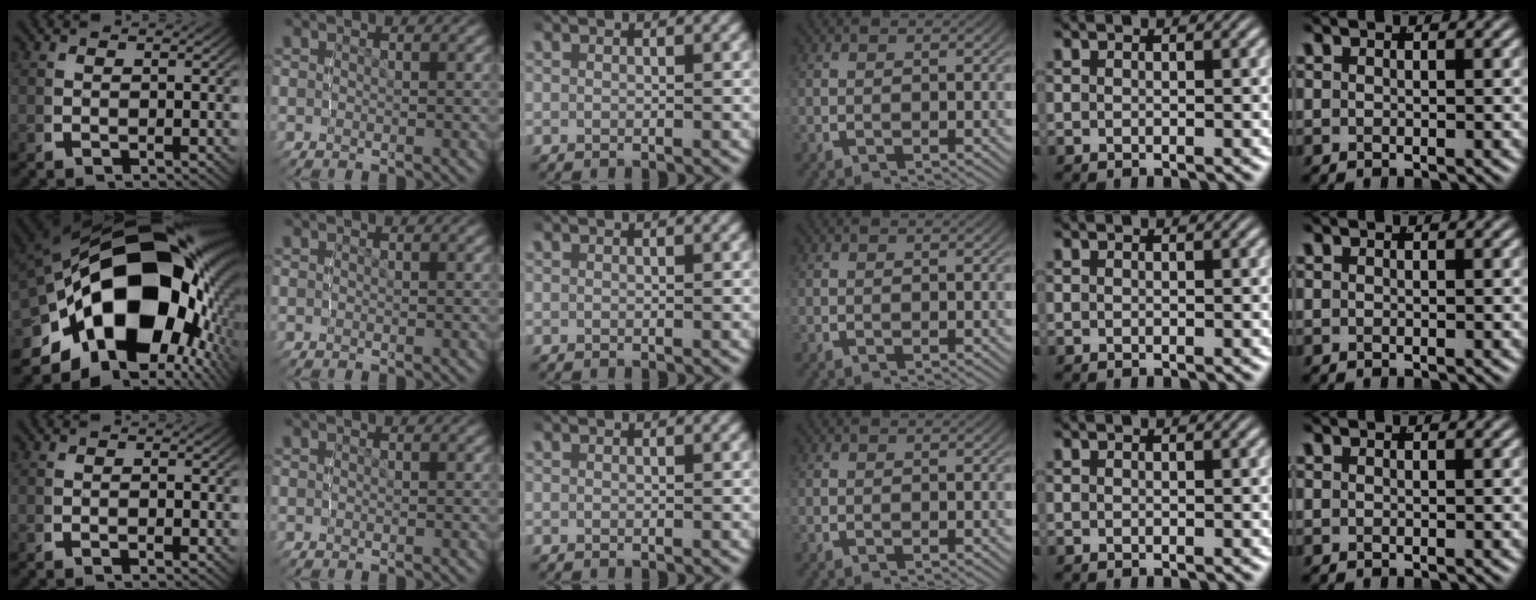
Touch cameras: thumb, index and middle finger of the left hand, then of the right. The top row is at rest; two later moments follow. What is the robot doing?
{"motion": "lift_and_place", "object": "toy banana"}